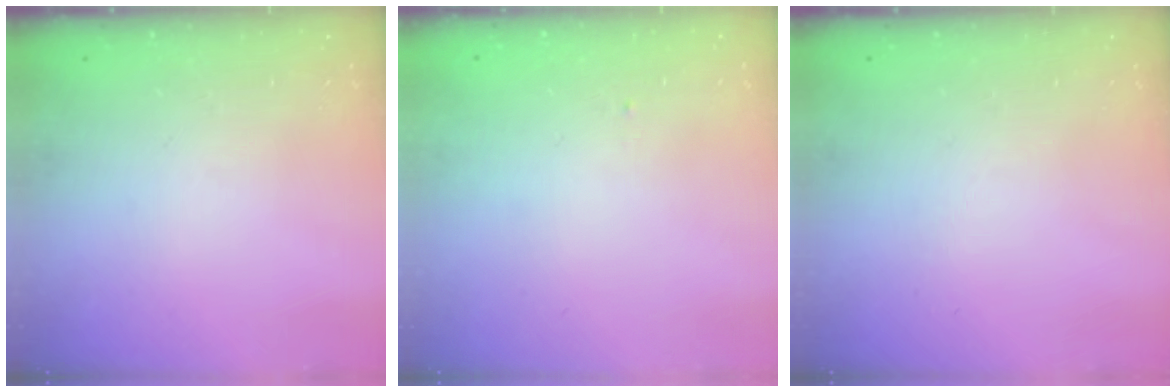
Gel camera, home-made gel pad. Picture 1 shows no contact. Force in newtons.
{"total": 0.9, "press": 0.8, "slide": 0.3}
{"total": 0.0}